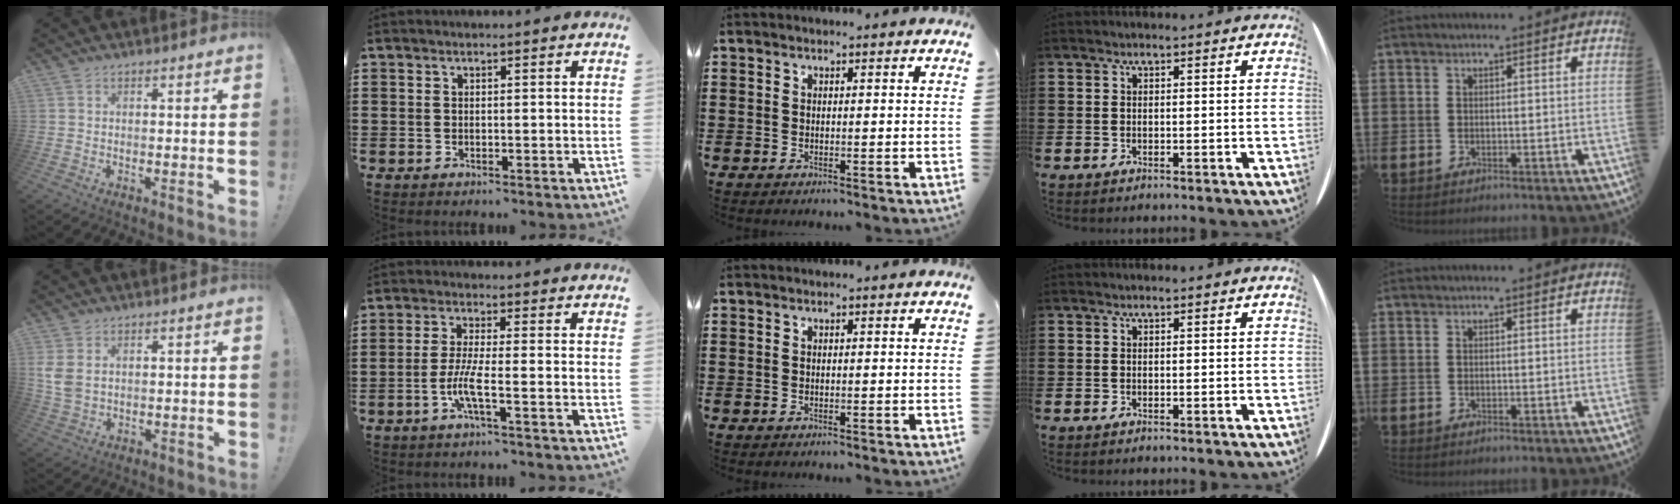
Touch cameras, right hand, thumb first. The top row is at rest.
{"thumb": {"total": 5.3, "force": [2.0, 3.5, 3.4], "torque": [-0.068, -0.011, 0.038]}, "index": {"total": 5.0, "force": [-2.0, 0.2, 4.6], "torque": [-0.108, -0.017, -0.045]}}